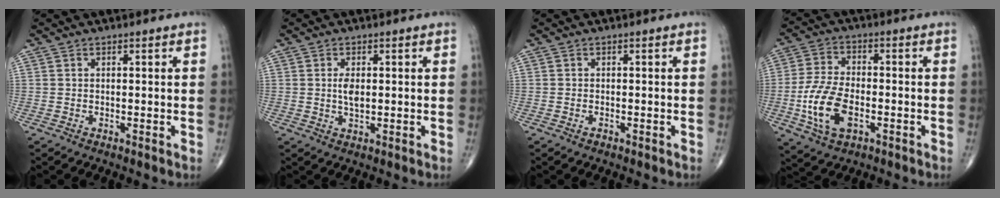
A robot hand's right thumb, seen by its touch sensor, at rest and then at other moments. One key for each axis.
{"total": 3.0, "fx": 0.3, "fy": 1.4, "fz": 2.6, "tx": -0.045, "ty": -0.003, "tz": 0.006}
{"total": 0.6, "fx": -0.4, "fy": 0.4, "fz": 0.3, "tx": -0.006, "ty": 0.002, "tz": -0.007}
{"total": 11.7, "fx": -3.3, "fy": 6.4, "fz": 9.3, "tx": -0.188, "ty": 0.010, "tz": -0.060}